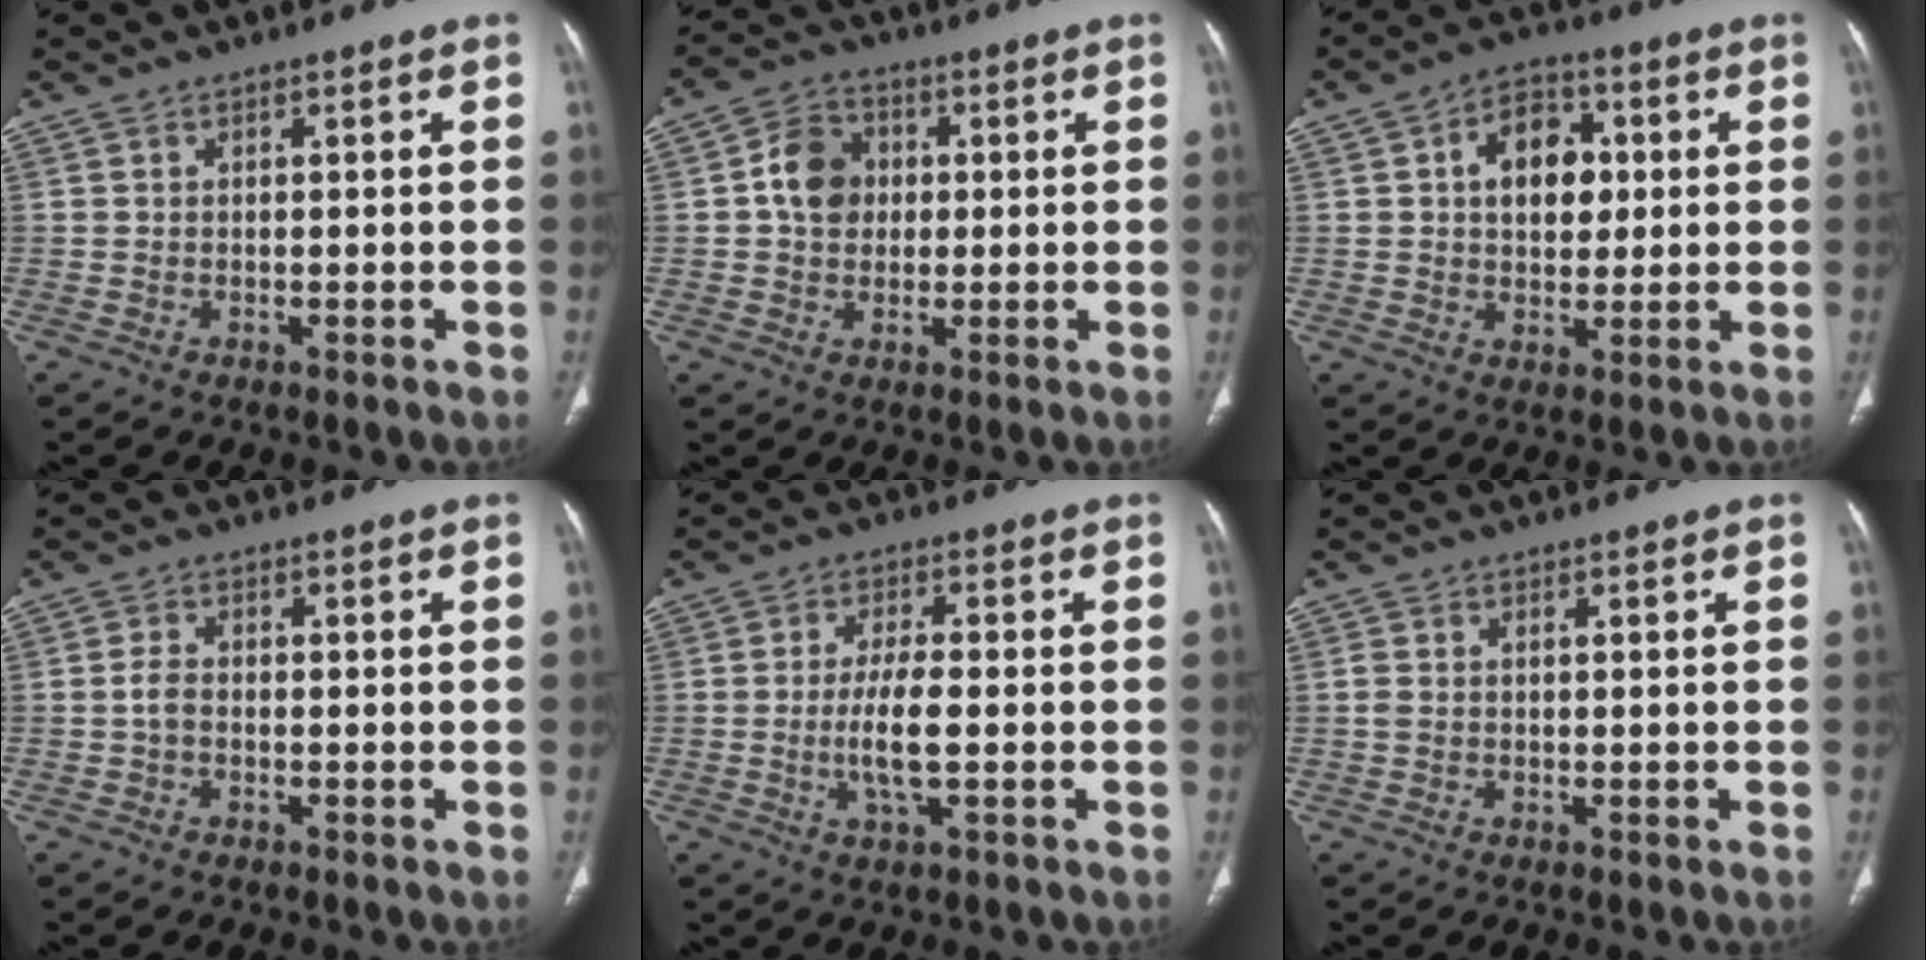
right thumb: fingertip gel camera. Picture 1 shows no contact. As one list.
[{"total": 7.8, "force": [0.8, 6.5, 4.3], "torque": [-0.055, 0.011, 0.007]}, {"total": 10.4, "force": [2.0, 7.3, 7.2], "torque": [-0.074, 0.008, 0.026]}, {"total": 2.0, "force": [-0.5, 1.3, 1.5], "torque": [-0.025, 0.007, -0.013]}, {"total": 6.6, "force": [-1.1, 1.9, 6.2], "torque": [-0.130, -0.003, -0.023]}, {"total": 1.3, "force": [-0.1, 0.9, 1.0], "torque": [-0.035, 0.007, -0.001]}]